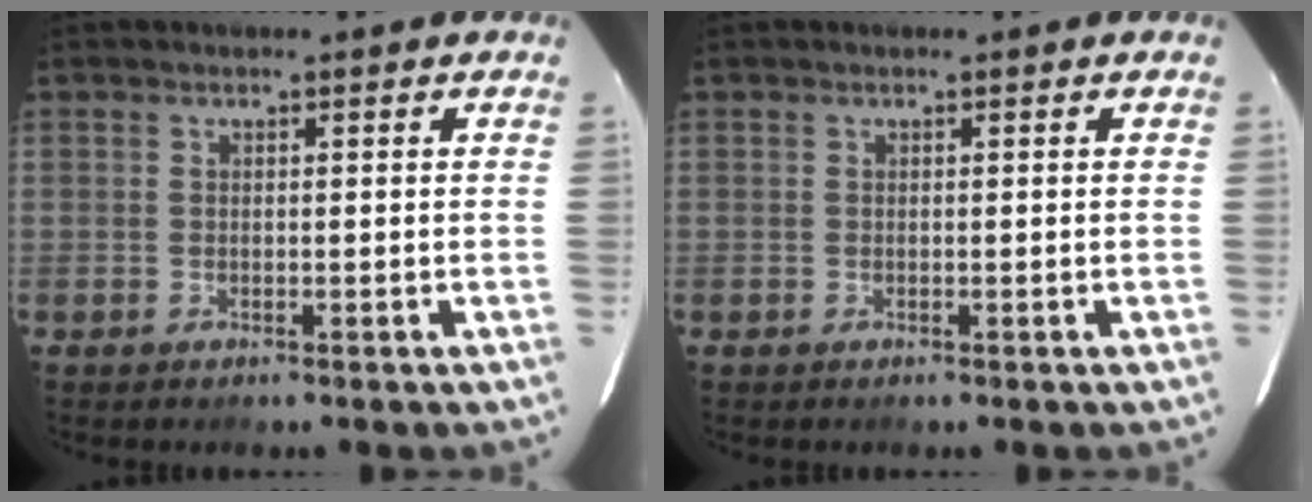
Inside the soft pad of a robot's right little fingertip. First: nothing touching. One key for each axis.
{"total": 0.0}